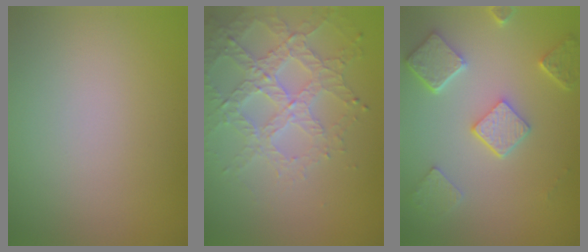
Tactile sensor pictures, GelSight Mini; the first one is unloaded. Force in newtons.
{"total": 4.1, "press": 3.8, "slide": 1.6}
{"total": 4.9, "press": 3.8, "slide": 3.0}